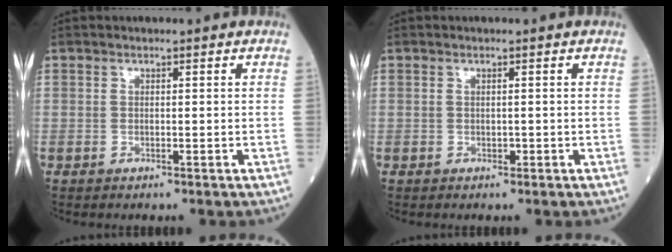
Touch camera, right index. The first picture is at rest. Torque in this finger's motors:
{"motor_torque": [0.12, 0.01, 0.06, 0.02]}